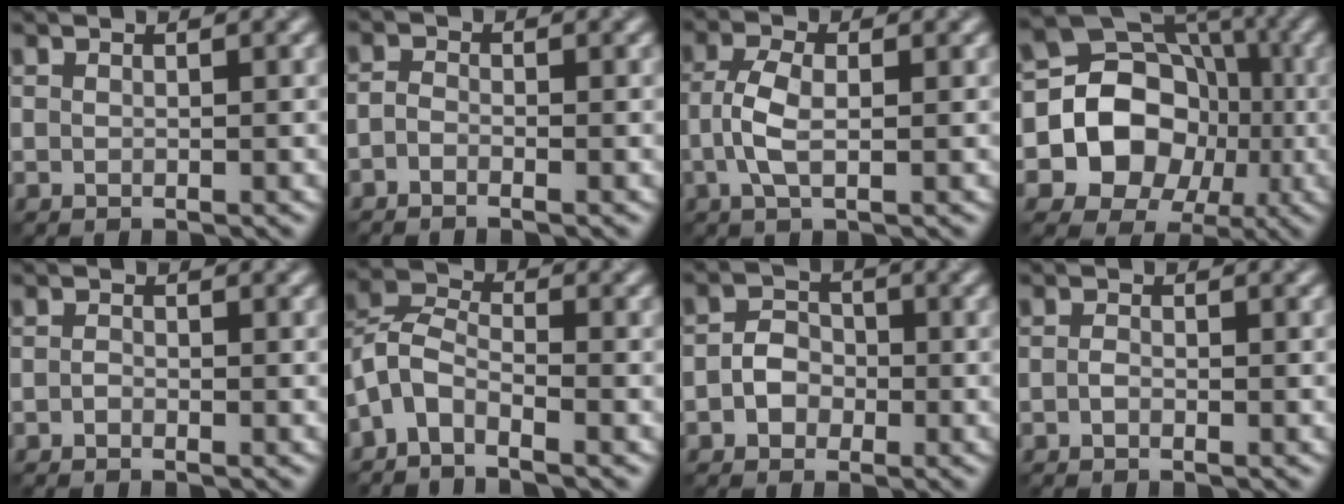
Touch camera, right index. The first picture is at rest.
{"total": 1.1, "force": [-0.9, 0.4, 0.5], "torque": [-0.012, -0.001, -0.024]}
{"total": 3.3, "force": [-0.5, 1.5, 2.9], "torque": [-0.067, -0.001, -0.014]}
{"total": 15.0, "force": [-2.2, 13.4, 6.3], "torque": [-0.127, 0.019, -0.053]}
{"total": 0.7, "force": [-0.5, 0.3, 0.3], "torque": [-0.007, -0.003, -0.013]}
{"total": 4.1, "force": [-2.9, 1.7, 2.4], "torque": [-0.054, 0.003, -0.074]}
{"total": 2.6, "force": [-0.9, 2.1, 1.2], "torque": [-0.015, 0.000, -0.025]}
{"total": 0.8, "force": [-0.5, 0.4, 0.5], "torque": [-0.014, -0.003, -0.014]}